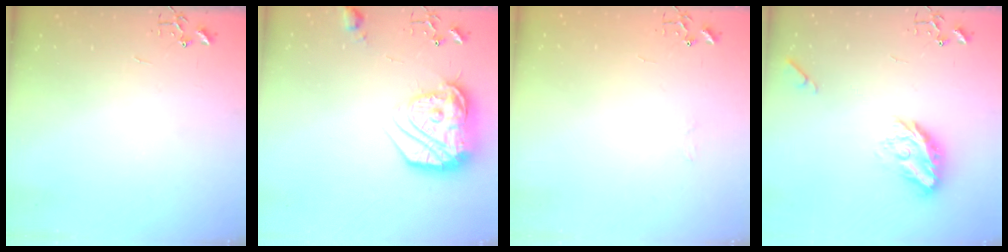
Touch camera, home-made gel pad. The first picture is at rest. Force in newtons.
{"total": 21.6, "press": 21.5, "slide": 1.7}
{"total": 3.0, "press": 3.0, "slide": 0.3}
{"total": 11.3, "press": 11.3, "slide": 0.6}